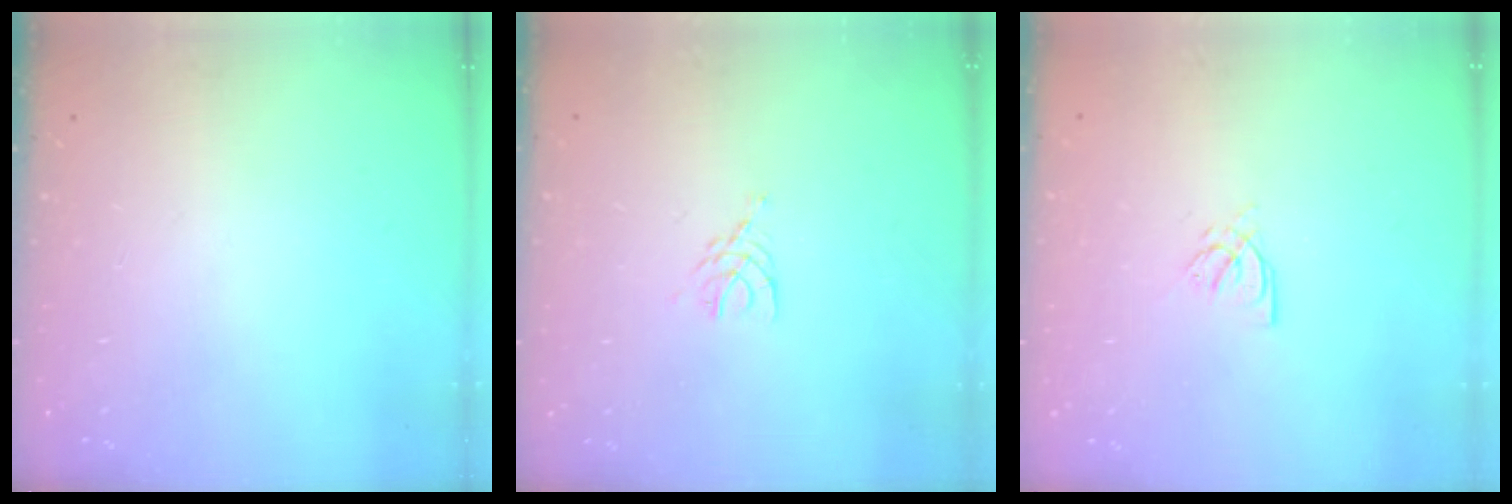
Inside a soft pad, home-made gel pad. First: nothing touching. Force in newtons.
{"total": 3.3, "press": 3.3, "slide": 0.5}
{"total": 4.2, "press": 4.2, "slide": 0.2}